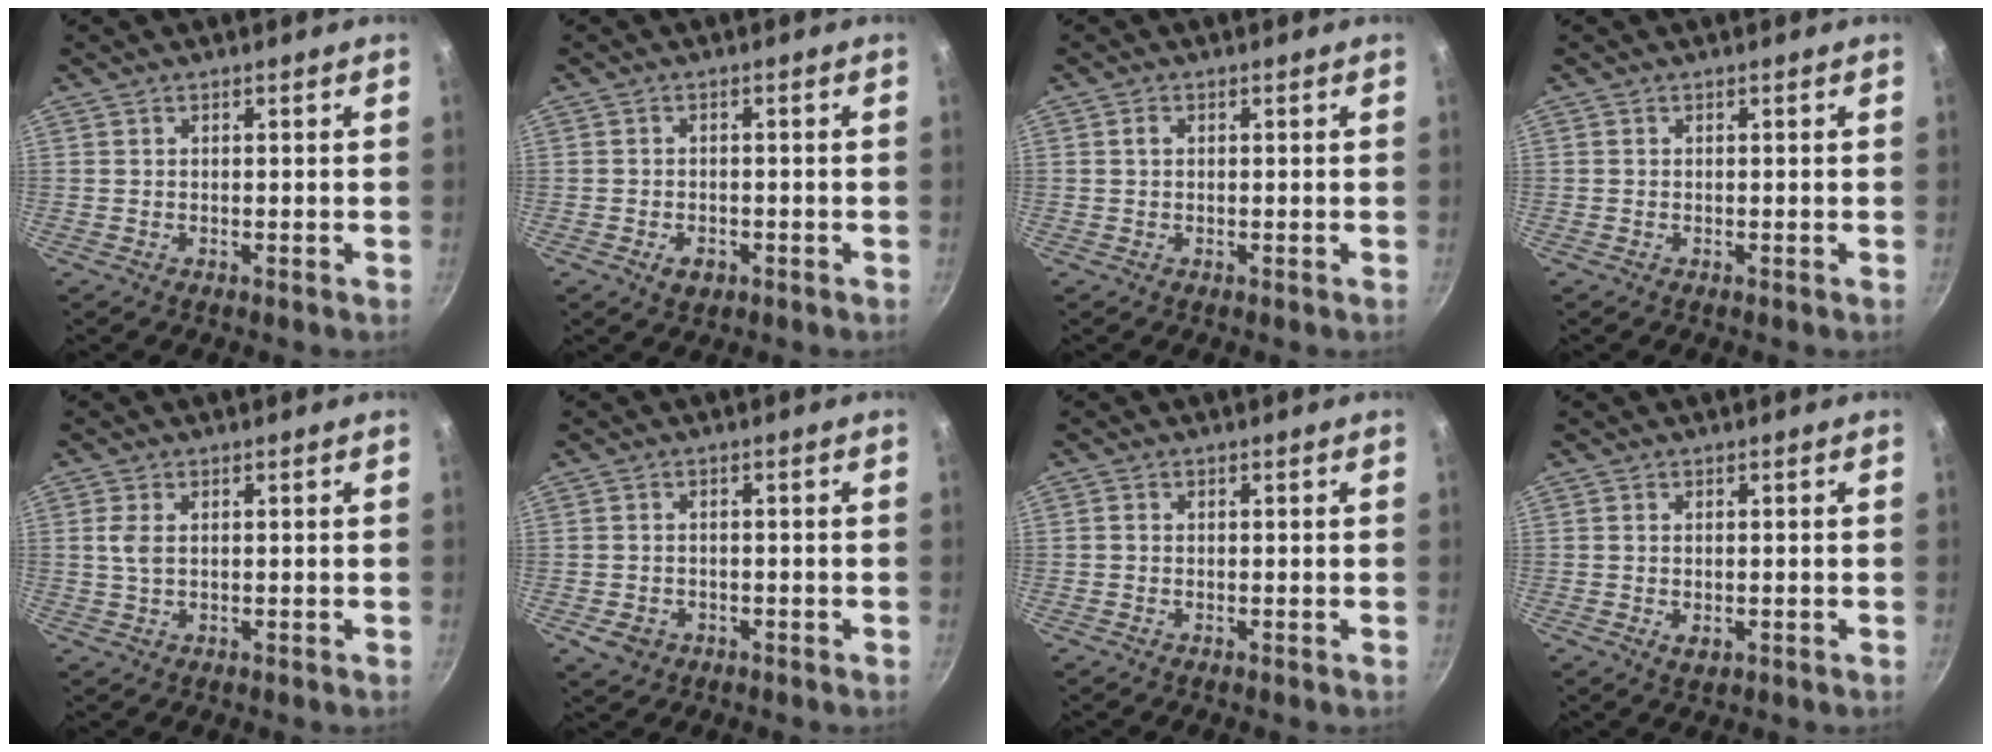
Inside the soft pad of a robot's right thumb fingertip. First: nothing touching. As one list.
[{"total": 3.2, "force": [-1.4, 2.1, 1.8], "torque": [-0.029, 0.009, -0.020]}, {"total": 1.2, "force": [0.2, 0.9, 0.7], "torque": [-0.012, 0.005, 0.002]}, {"total": 0.0}, {"total": 2.7, "force": [0.5, 1.5, 2.2], "torque": [-0.047, 0.001, 0.011]}, {"total": 3.9, "force": [-1.4, 3.1, 1.8], "torque": [-0.030, 0.012, -0.014]}, {"total": 0.6, "force": [-0.2, 0.5, 0.2], "torque": [-0.002, 0.002, -0.005]}, {"total": 2.2, "force": [-0.4, 1.4, 1.7], "torque": [-0.028, -0.006, -0.004]}]